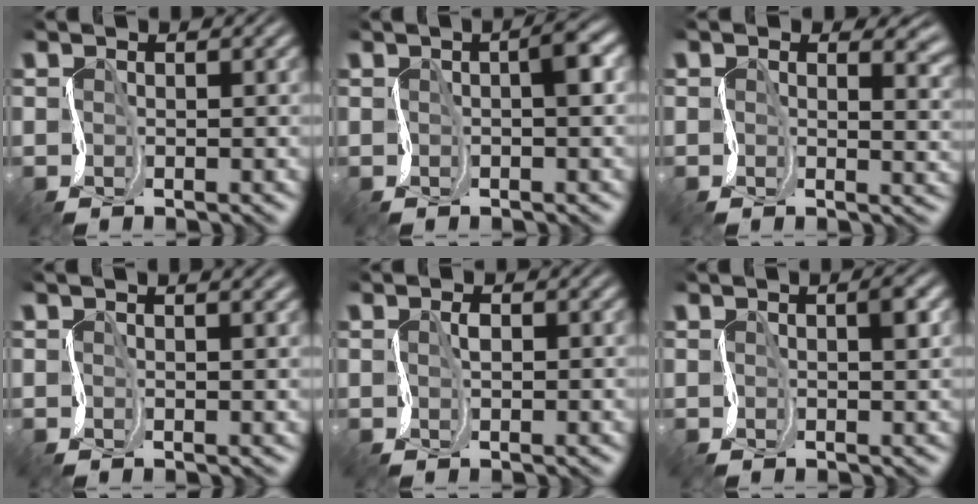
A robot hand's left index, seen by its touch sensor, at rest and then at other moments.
{"total": 2.3, "force": [0.2, 0.3, 2.2], "torque": [-0.034, 0.011, 0.002]}
{"total": 4.3, "force": [2.0, 2.4, 2.9], "torque": [-0.028, -0.004, 0.021]}
{"total": 2.5, "force": [1.5, 0.9, 1.8], "torque": [-0.010, 0.005, 0.005]}
{"total": 0.8, "force": [0.2, 0.3, 0.7], "torque": [-0.017, 0.003, 0.003]}
{"total": 1.5, "force": [0.4, 0.2, 1.4], "torque": [-0.020, 0.005, 0.007]}